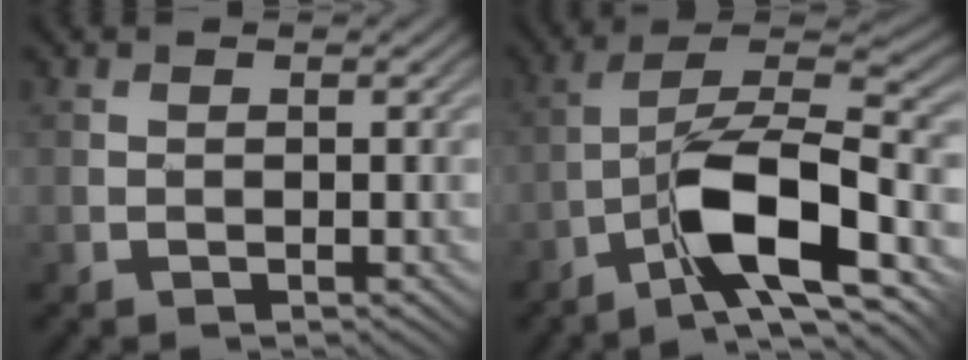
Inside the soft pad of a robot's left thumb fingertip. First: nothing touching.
{"total": 11.0, "force": [-5.4, 3.0, 9.2], "torque": [-0.165, 0.011, -0.106]}